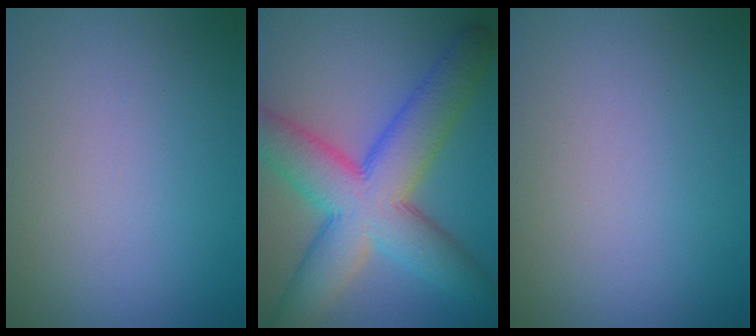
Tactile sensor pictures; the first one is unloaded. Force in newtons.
{"total": 10.7, "press": 10.7, "slide": 0.3}
{"total": 0.0}